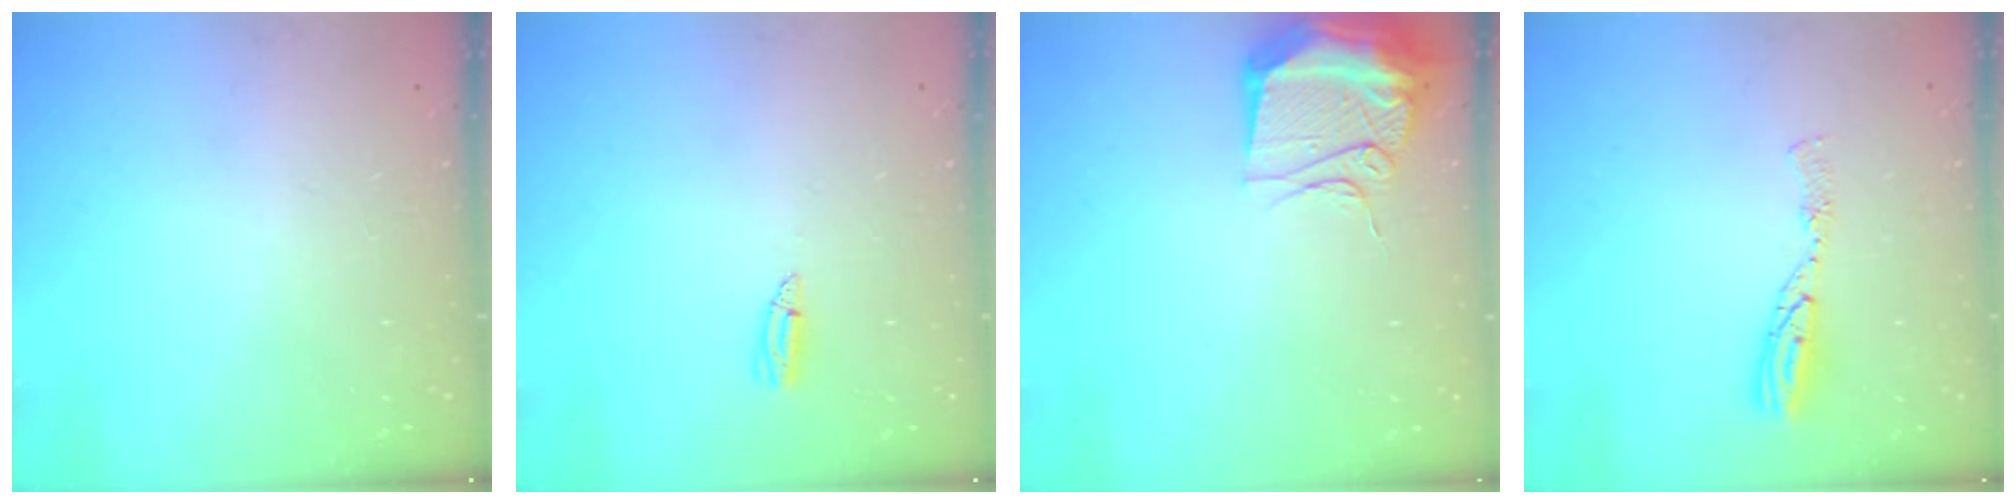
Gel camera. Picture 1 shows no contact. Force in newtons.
{"total": 4.8, "press": 4.3, "slide": 2.0}
{"total": 12.1, "press": 12.0, "slide": 1.6}
{"total": 6.8, "press": 6.8, "slide": 0.6}